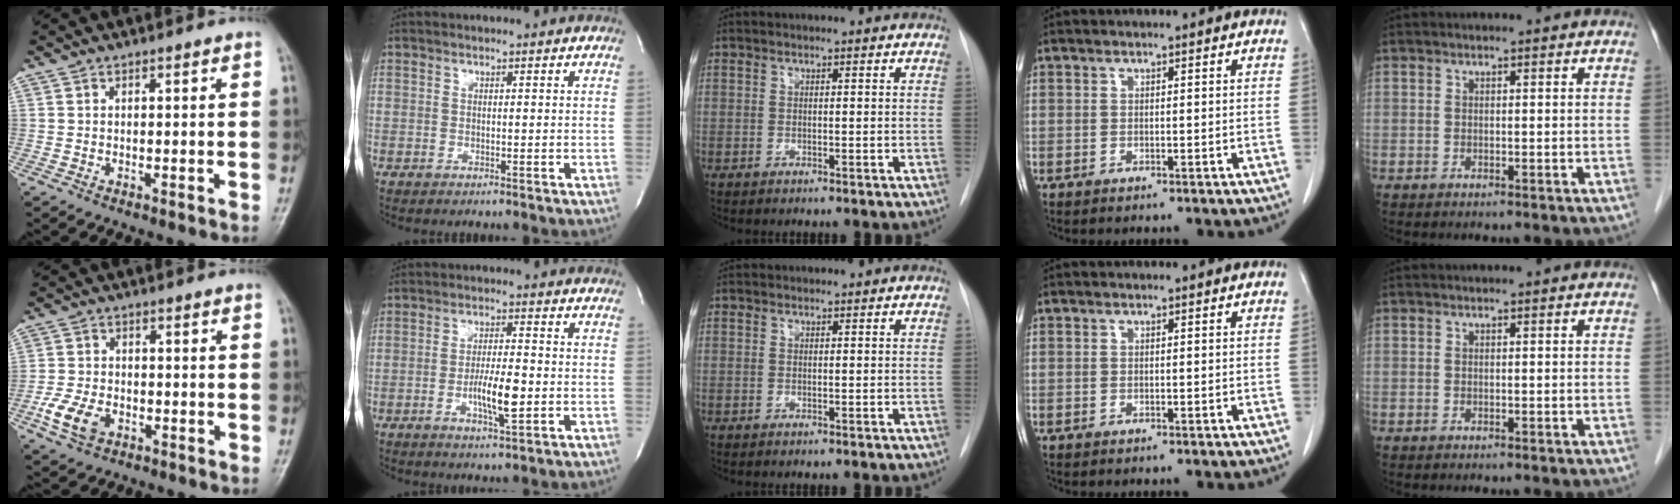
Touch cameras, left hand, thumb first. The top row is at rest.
{"thumb": {"total": 6.8, "force": [-2.9, 4.5, 4.3], "torque": [-0.087, 0.008, -0.055]}, "index": {"total": 6.2, "force": [-1.6, 1.0, 5.9], "torque": [-0.109, -0.007, -0.026]}, "middle": {"total": 0.9, "force": [0.8, 0.2, 0.0], "torque": [-0.004, 0.012, 0.014]}}